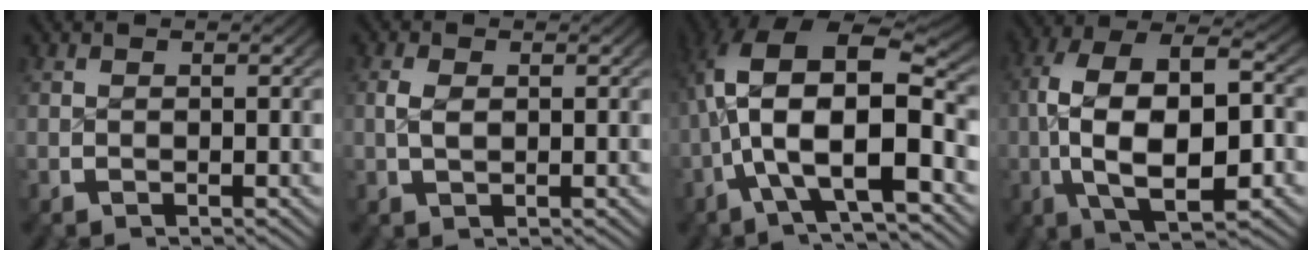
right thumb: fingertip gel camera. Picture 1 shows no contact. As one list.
[{"total": 1.5, "force": [0.3, 0.9, 1.1], "torque": [-0.028, -0.005, 0.010]}, {"total": 13.1, "force": [0.2, 7.8, 10.5], "torque": [-0.206, -0.030, 0.006]}, {"total": 12.9, "force": [-0.8, 7.7, 10.3], "torque": [-0.215, -0.040, 0.002]}]